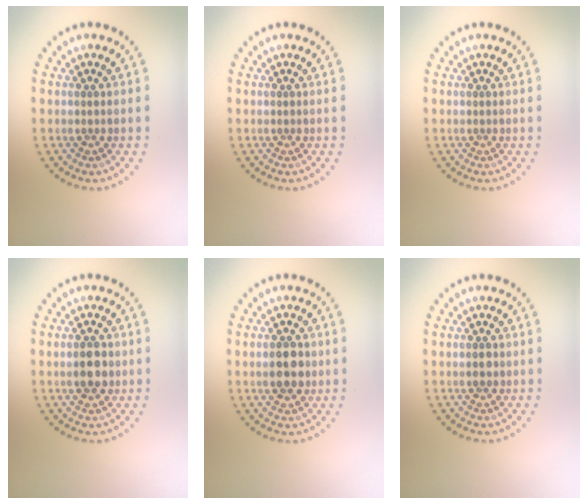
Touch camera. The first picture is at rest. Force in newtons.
{"total": 0.0}
{"total": 0.0}
{"total": 3.0, "press": 3.0, "slide": 0.1}
{"total": 3.3, "press": 3.3, "slide": 0.1}
{"total": 1.4, "press": 1.4, "slide": 0.1}